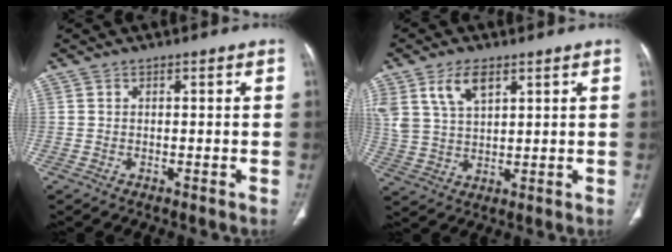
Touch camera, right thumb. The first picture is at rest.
{"total": 8.6, "force": [4.6, 4.5, 5.7], "torque": [-0.108, -0.012, 0.099]}